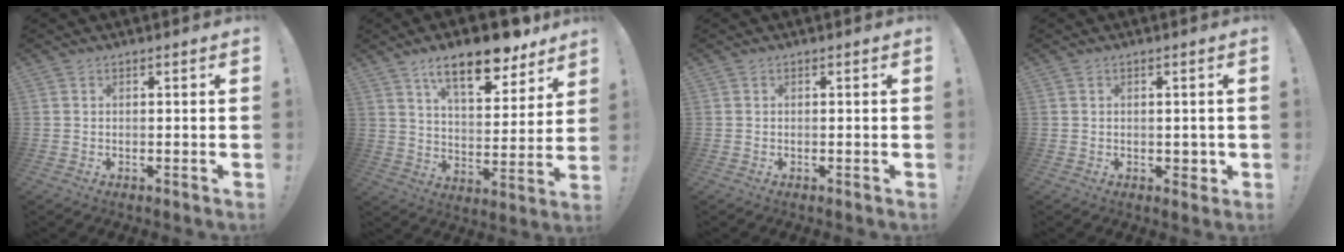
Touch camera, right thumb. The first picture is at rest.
{"total": 15.9, "force": [11.0, 5.5, 10.1], "torque": [-0.151, -0.073, 0.183]}
{"total": 0.0}
{"total": 1.9, "force": [0.5, 1.6, 1.0], "torque": [0.000, -0.003, 0.007]}